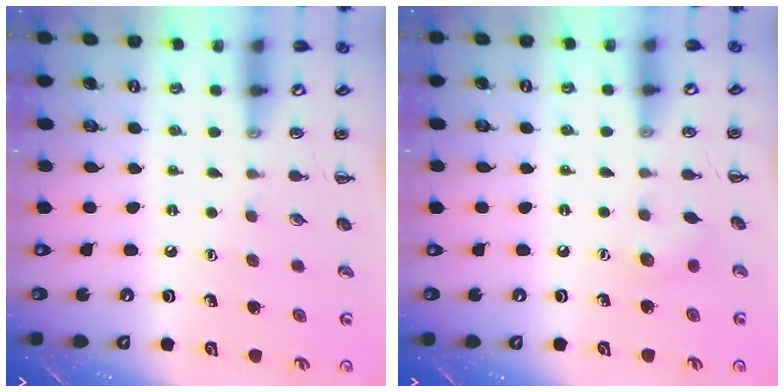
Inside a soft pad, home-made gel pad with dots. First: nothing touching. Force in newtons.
{"total": 5.8, "press": 5.6, "slide": 1.6}